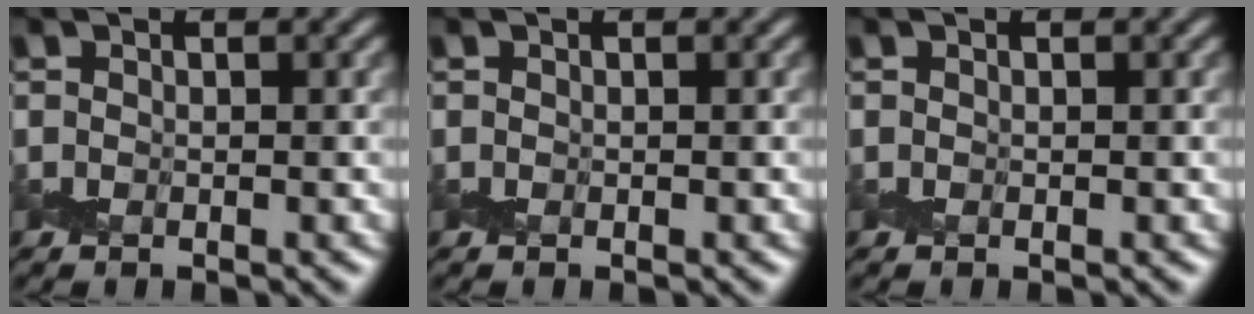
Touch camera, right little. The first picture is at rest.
{"total": 0.0}
{"total": 0.0}